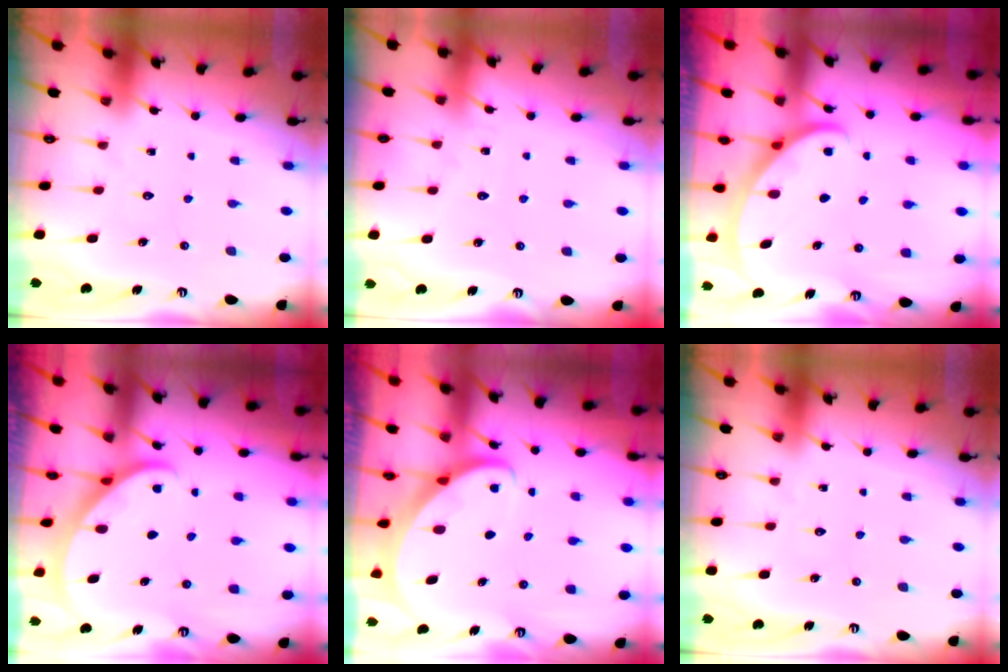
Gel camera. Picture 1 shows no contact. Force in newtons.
{"total": 2.9, "press": 2.9, "slide": 0.3}
{"total": 2.9, "press": 2.9, "slide": 0.1}
{"total": 2.3, "press": 2.3, "slide": 0.1}
{"total": 2.5, "press": 2.5, "slide": 0.3}
{"total": 0.0}